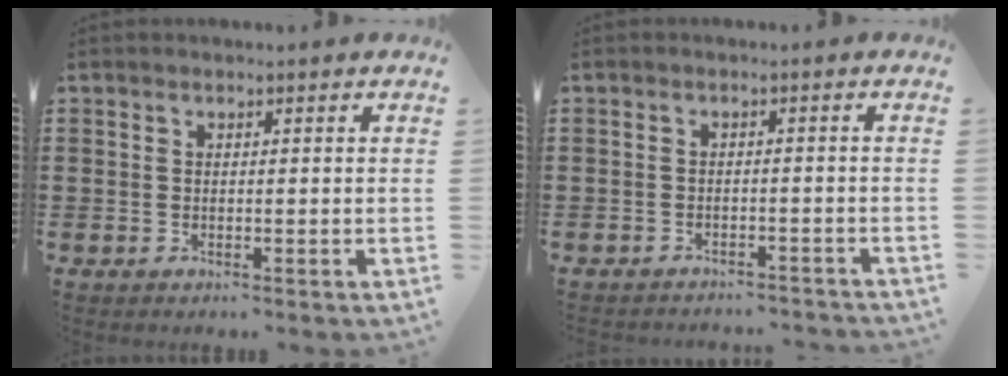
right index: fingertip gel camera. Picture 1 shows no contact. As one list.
[{"total": 1.9, "force": [-1.9, 0.1, 0.1], "torque": [-0.007, -0.001, -0.040]}]